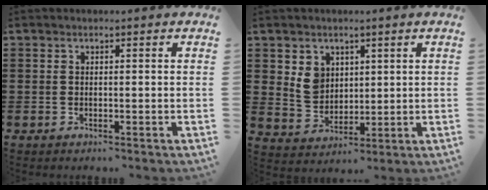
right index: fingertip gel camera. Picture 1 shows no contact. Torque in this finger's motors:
{"motor_torque": [0.18, -0.03, 0.29, 0.05]}